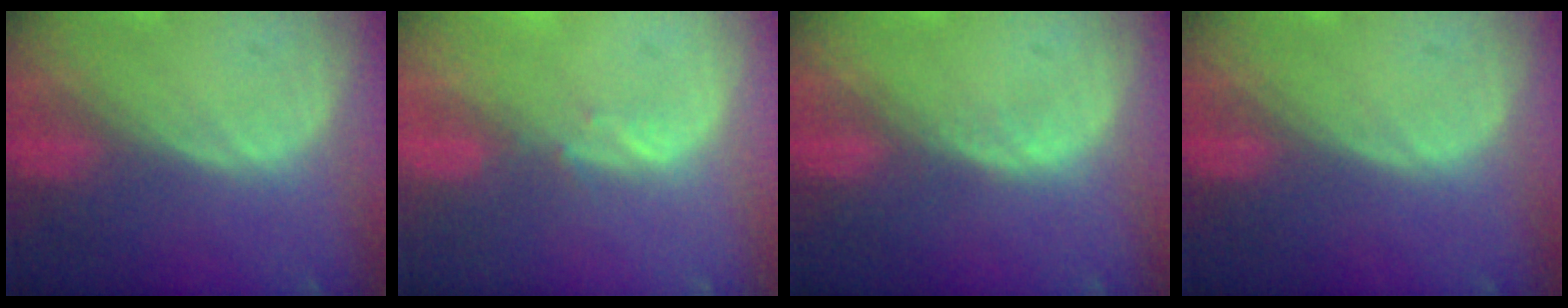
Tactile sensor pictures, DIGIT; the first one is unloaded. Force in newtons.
{"total": 1.4, "press": 1.2, "slide": 0.6}
{"total": 0.8, "press": 0.7, "slide": 0.2}
{"total": 0.0}